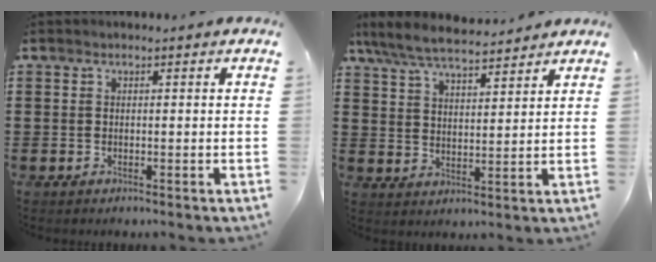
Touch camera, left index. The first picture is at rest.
{"total": 7.0, "force": [6.3, 1.1, 2.7], "torque": [-0.076, -0.024, 0.113]}